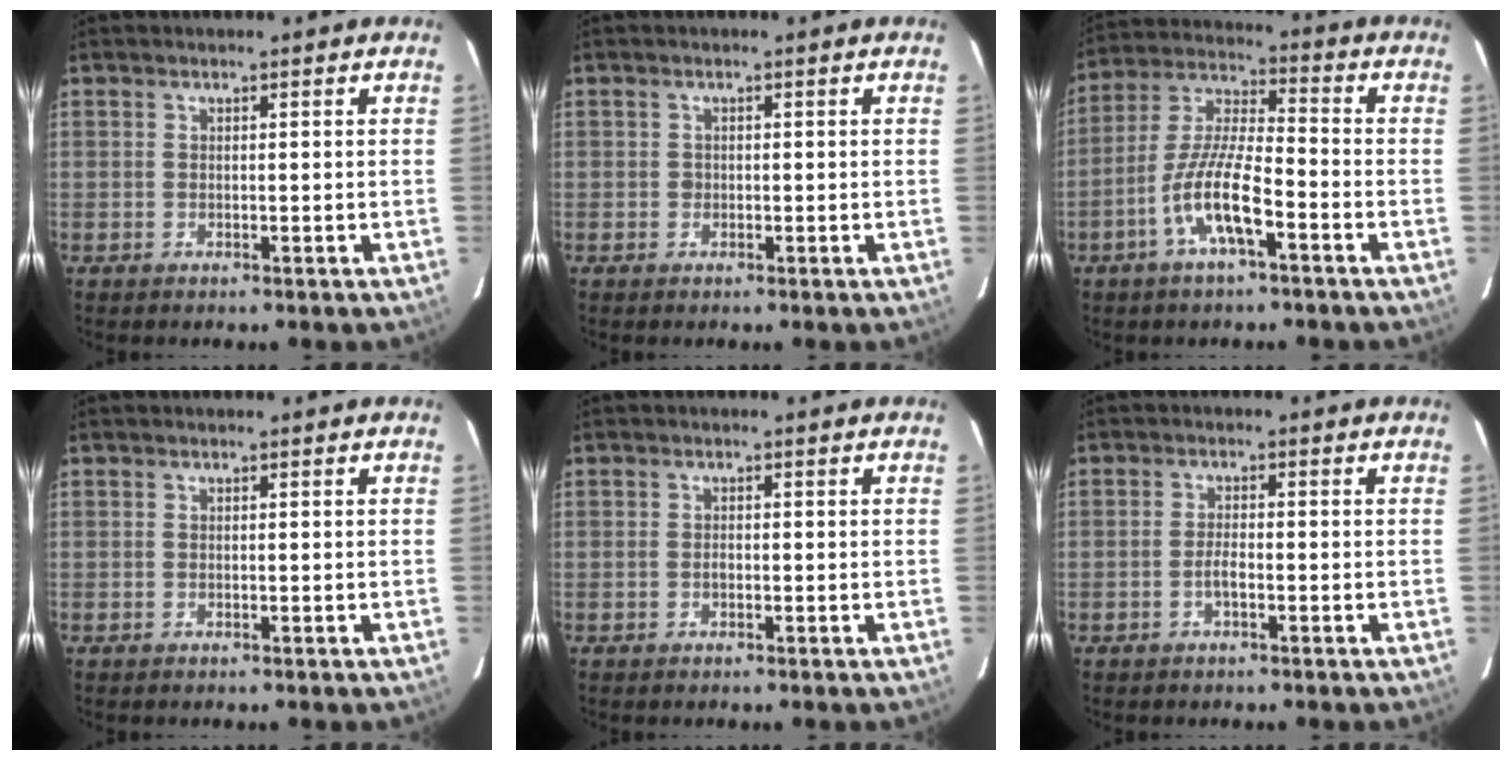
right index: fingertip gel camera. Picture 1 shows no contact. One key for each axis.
{"total": 0.6, "fx": -0.2, "fy": 0.6, "fz": 0.0, "tx": 0.003, "ty": 0.002, "tz": -0.003}
{"total": 11.1, "fx": -5.3, "fy": 2.4, "fz": 9.4, "tx": -0.200, "ty": 0.000, "tz": -0.101}
{"total": 0.0}
{"total": 0.7, "fx": -0.3, "fy": 0.5, "fz": 0.4, "tx": -0.007, "ty": 0.003, "tz": -0.006}
{"total": 2.0, "fx": -1.0, "fy": 0.5, "fz": 1.6, "tx": -0.039, "ty": 0.004, "tz": -0.020}